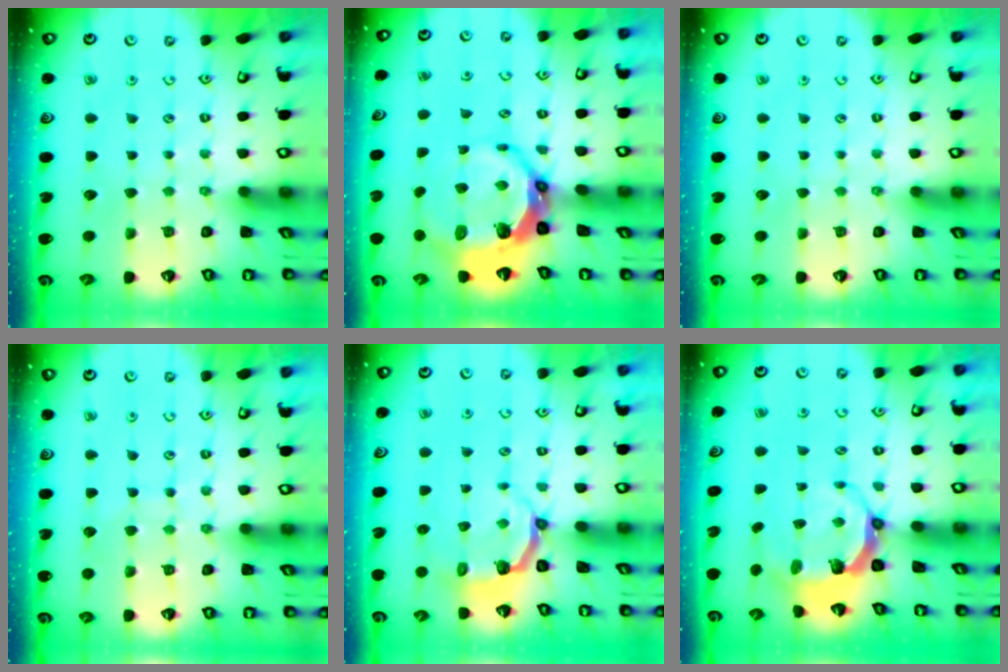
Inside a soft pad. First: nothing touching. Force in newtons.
{"total": 11.1, "press": 10.2, "slide": 4.4}
{"total": 0.0}
{"total": 4.9, "press": 4.8, "slide": 0.4}
{"total": 4.1, "press": 2.7, "slide": 3.0}
{"total": 7.0, "press": 5.9, "slide": 3.8}